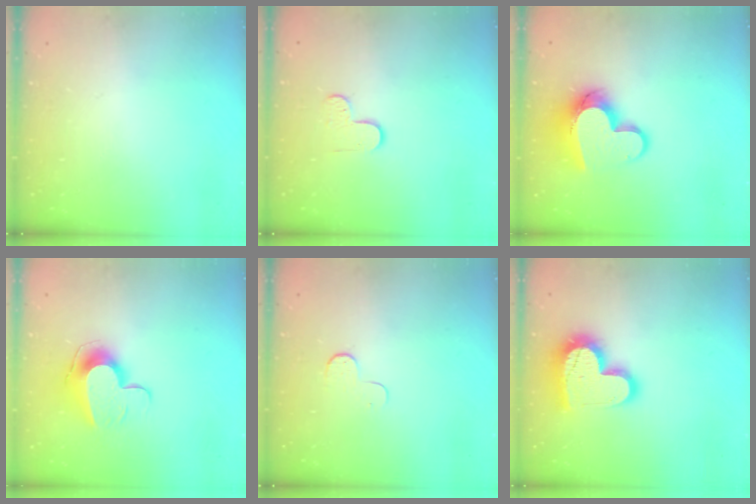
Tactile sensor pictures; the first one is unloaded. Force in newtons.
{"total": 5.4, "press": 5.4, "slide": 0.5}
{"total": 13.8, "press": 13.7, "slide": 1.2}
{"total": 11.7, "press": 11.7, "slide": 0.7}
{"total": 5.0, "press": 5.0, "slide": 0.5}
{"total": 16.8, "press": 16.8, "slide": 1.1}